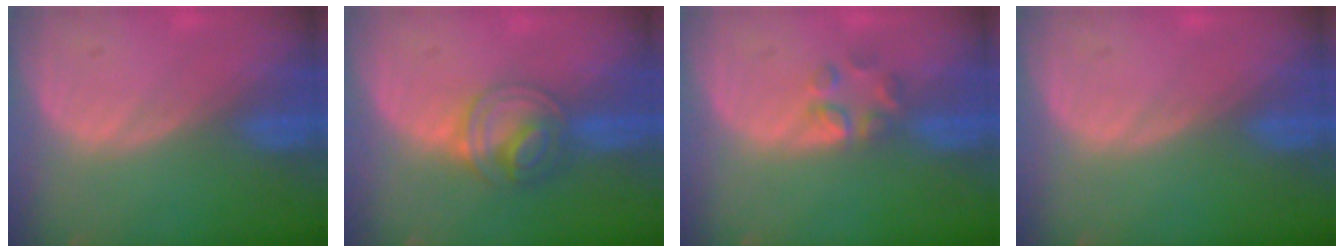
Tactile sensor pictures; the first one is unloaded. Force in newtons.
{"total": 6.2, "press": 5.4, "slide": 3.1}
{"total": 2.9, "press": 2.9, "slide": 0.3}
{"total": 0.0}